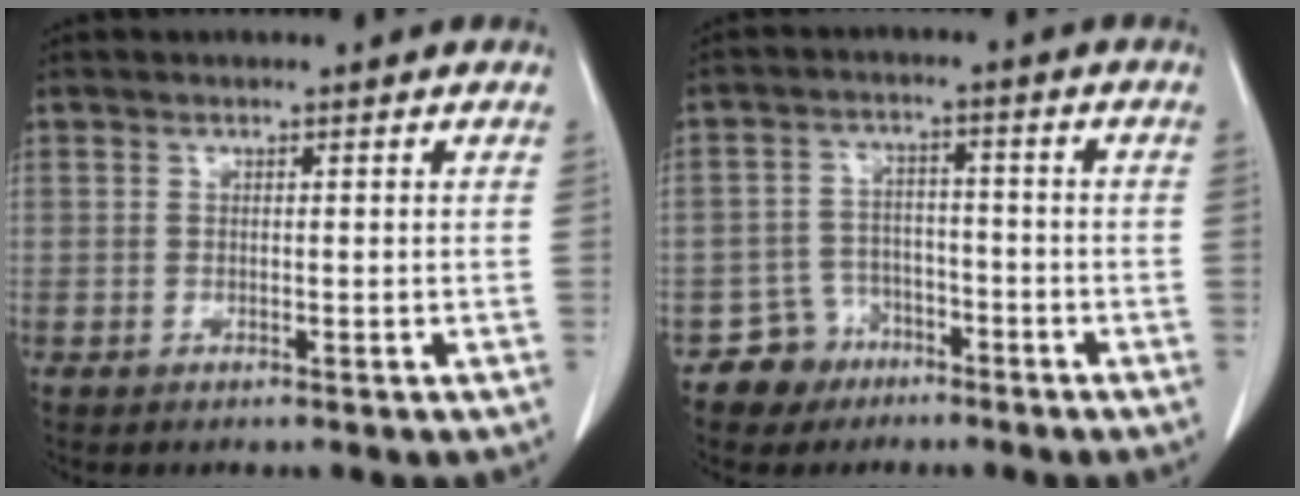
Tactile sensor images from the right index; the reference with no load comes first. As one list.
[{"total": 5.8, "force": [-3.6, 4.6, 0.0], "torque": [0.010, 0.014, -0.059]}]